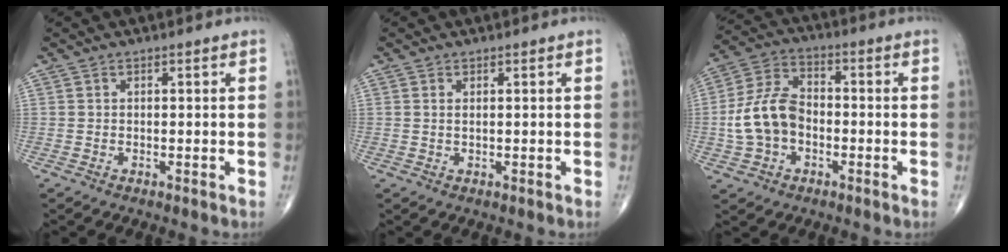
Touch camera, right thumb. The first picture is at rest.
{"total": 0.6, "force": [0.2, 0.2, 0.6], "torque": [-0.013, 0.000, 0.005]}
{"total": 11.2, "force": [-1.9, 7.8, 7.9], "torque": [-0.148, 0.036, -0.043]}